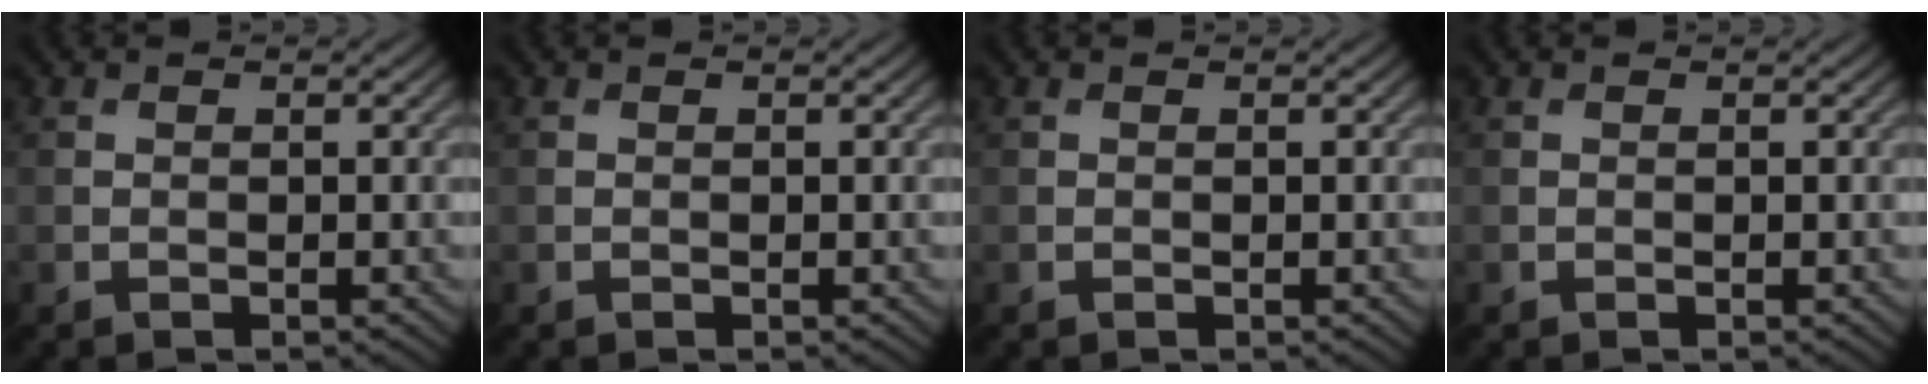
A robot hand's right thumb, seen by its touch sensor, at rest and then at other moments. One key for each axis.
{"total": 0.0}
{"total": 0.0}
{"total": 0.0}